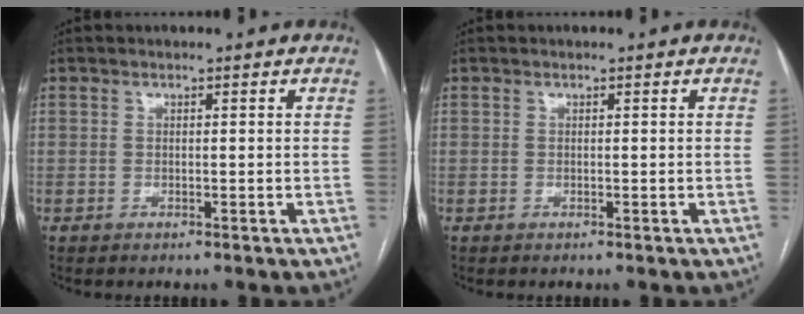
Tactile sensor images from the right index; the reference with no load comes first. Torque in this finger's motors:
{"motor_torque": [0.00, 0.00, 0.00, 0.00]}